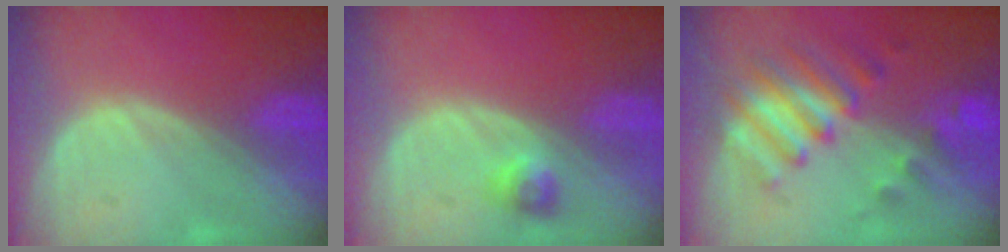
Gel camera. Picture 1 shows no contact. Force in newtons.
{"total": 2.3, "press": 2.2, "slide": 0.7}
{"total": 7.9, "press": 7.7, "slide": 1.8}